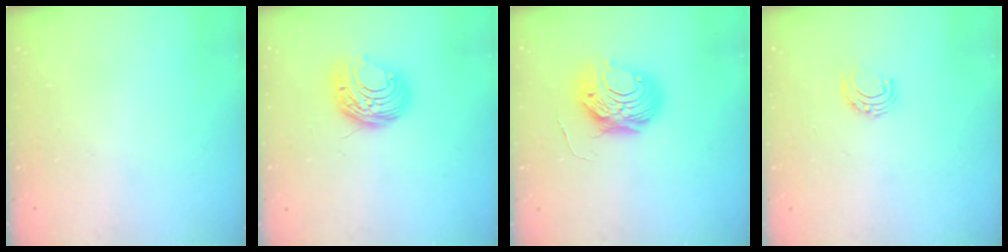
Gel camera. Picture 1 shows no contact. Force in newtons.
{"total": 9.0, "press": 9.0, "slide": 0.5}
{"total": 9.4, "press": 9.4, "slide": 1.0}
{"total": 5.5, "press": 5.5, "slide": 0.6}